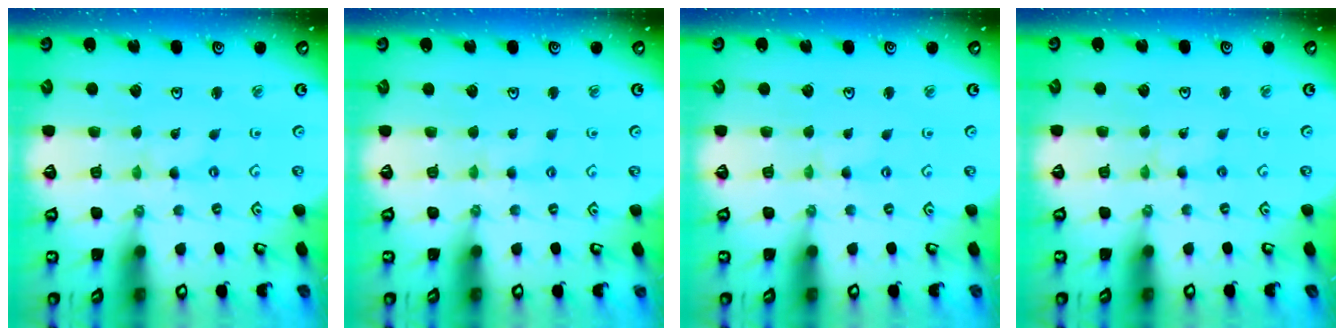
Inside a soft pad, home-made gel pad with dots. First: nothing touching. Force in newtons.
{"total": 2.5, "press": 2.5, "slide": 0.3}
{"total": 1.2, "press": 1.2, "slide": 0.3}
{"total": 1.9, "press": 1.9, "slide": 0.2}